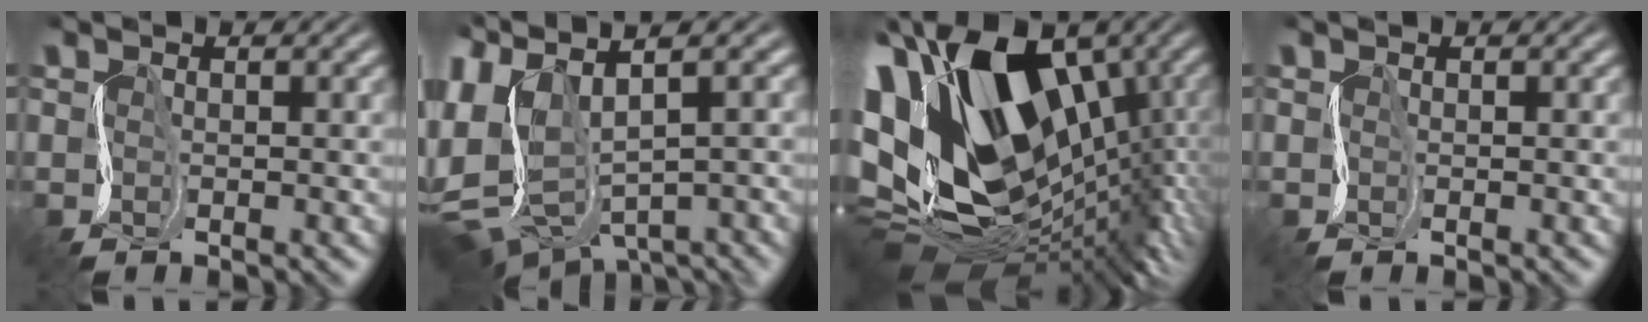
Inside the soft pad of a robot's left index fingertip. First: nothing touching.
{"total": 6.6, "force": [-0.6, 3.5, 5.5], "torque": [-0.143, -0.012, 0.003]}
{"total": 17.2, "force": [1.4, 10.9, 13.2], "torque": [-0.207, -0.010, 0.065]}
{"total": 0.0}